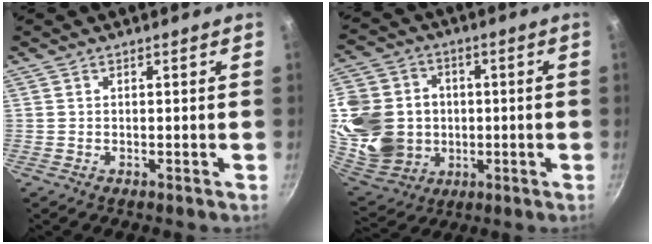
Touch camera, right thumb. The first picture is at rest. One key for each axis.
{"total": 21.2, "fx": -0.4, "fy": 18.1, "fz": 11.1, "tx": -0.219, "ty": 0.012, "tz": 0.007}